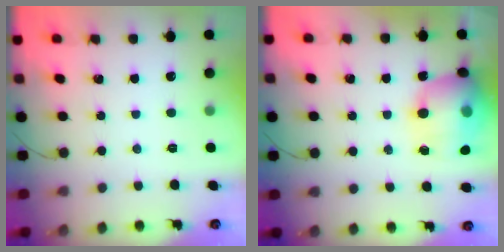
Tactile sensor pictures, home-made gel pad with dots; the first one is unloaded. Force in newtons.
{"total": 18.3, "press": 18.0, "slide": 3.4}